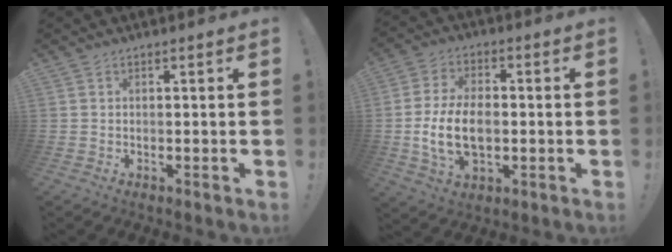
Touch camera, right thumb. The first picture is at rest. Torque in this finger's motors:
{"motor_torque": [1.66, 1.36, 0.55, -0.19, 0.39]}